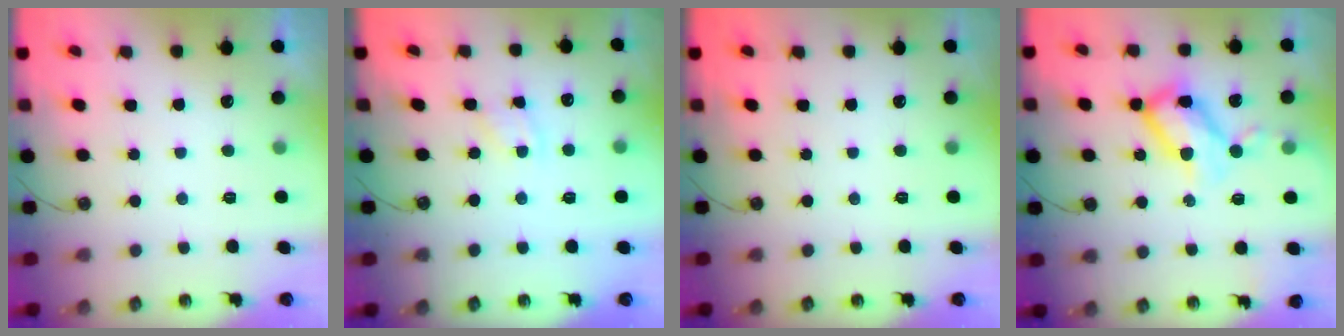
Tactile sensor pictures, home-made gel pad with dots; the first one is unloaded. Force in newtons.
{"total": 4.5, "press": 4.5, "slide": 0.4}
{"total": 1.2, "press": 1.1, "slide": 0.3}
{"total": 14.0, "press": 13.9, "slide": 1.1}